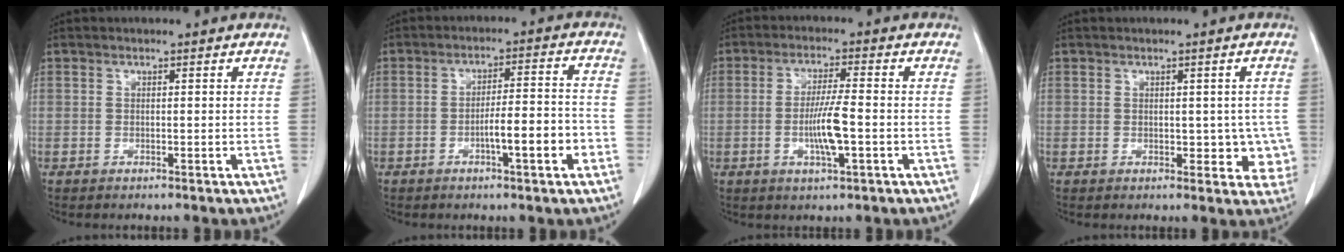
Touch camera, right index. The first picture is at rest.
{"total": 7.5, "force": [-2.9, 0.7, 6.9], "torque": [-0.107, 0.013, -0.044]}
{"total": 6.3, "force": [-1.4, 0.4, 6.1], "torque": [-0.119, -0.005, -0.027]}
{"total": 4.0, "force": [0.0, 2.8, 2.9], "torque": [-0.010, 0.007, 0.004]}